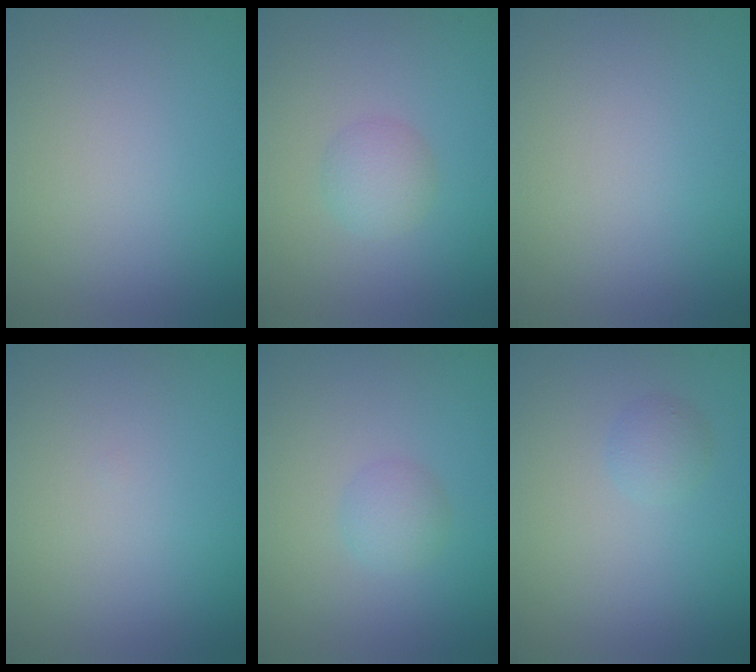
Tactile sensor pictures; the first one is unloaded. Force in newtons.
{"total": 2.0, "press": 2.0, "slide": 0.1}
{"total": 0.0}
{"total": 0.0}
{"total": 1.7, "press": 1.7, "slide": 0.1}
{"total": 1.3, "press": 1.3, "slide": 0.1}